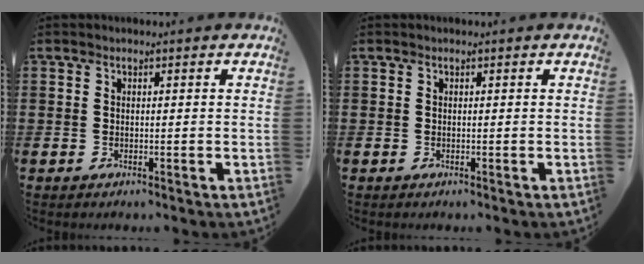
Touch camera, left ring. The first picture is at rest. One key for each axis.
{"total": 0.0}